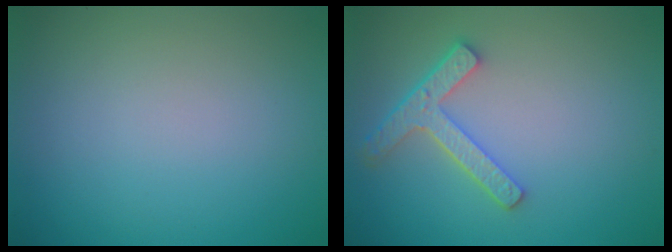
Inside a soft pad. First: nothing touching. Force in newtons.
{"total": 3.9, "press": 3.1, "slide": 2.3}